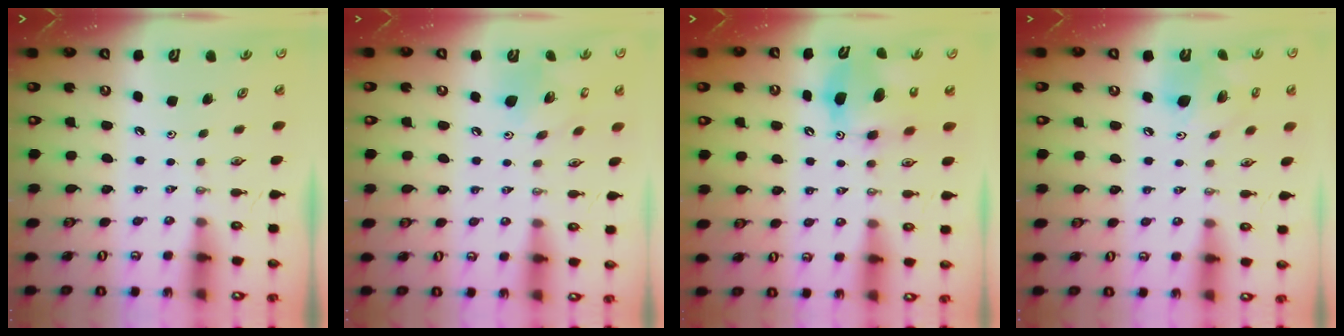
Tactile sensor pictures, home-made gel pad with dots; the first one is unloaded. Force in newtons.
{"total": 9.8, "press": 9.8, "slide": 0.3}
{"total": 8.8, "press": 8.6, "slide": 1.7}
{"total": 12.2, "press": 12.0, "slide": 2.3}